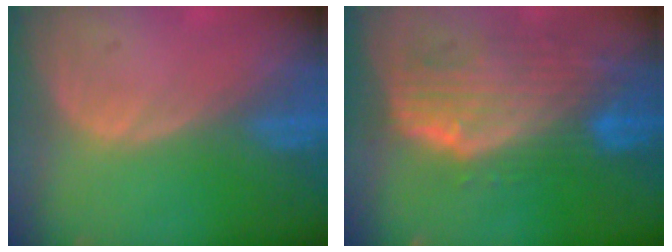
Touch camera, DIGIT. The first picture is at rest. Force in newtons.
{"total": 10.6, "press": 9.0, "slide": 5.5}